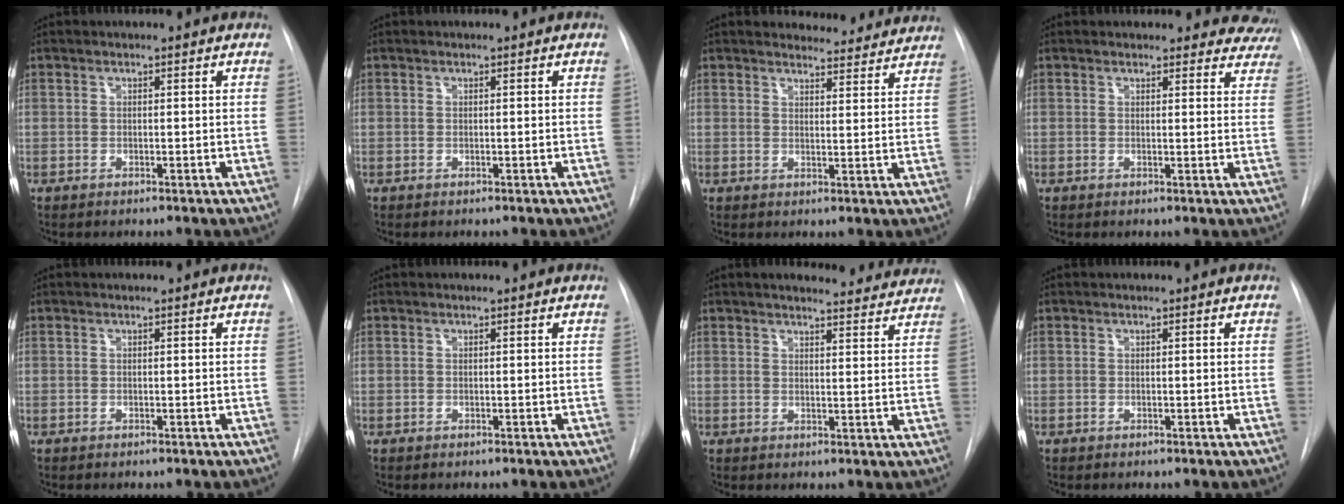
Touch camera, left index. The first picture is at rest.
{"total": 0.0}
{"total": 9.7, "force": [9.3, 2.4, 1.0], "torque": [0.012, -0.012, 0.092]}
{"total": 9.1, "force": [8.4, 3.4, 0.2], "torque": [0.051, -0.021, 0.049]}
{"total": 0.0}
{"total": 0.0}
{"total": 14.7, "force": [13.9, 2.8, 4.0], "torque": [-0.032, -0.015, 0.148]}
{"total": 0.0}